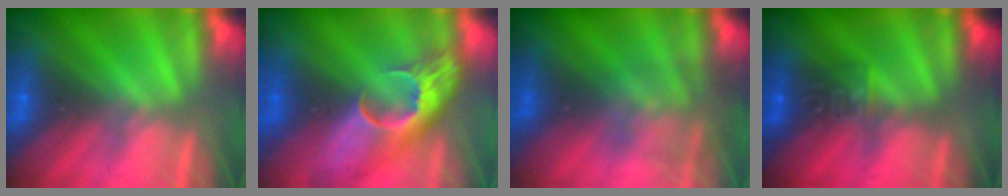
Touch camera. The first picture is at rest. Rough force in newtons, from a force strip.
{"total": 8.0}
{"total": 1.3}
{"total": 3.7}